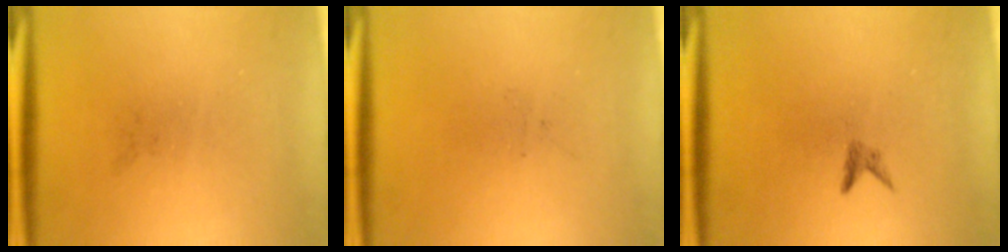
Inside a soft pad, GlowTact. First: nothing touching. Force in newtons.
{"total": 0.0}
{"total": 0.8}